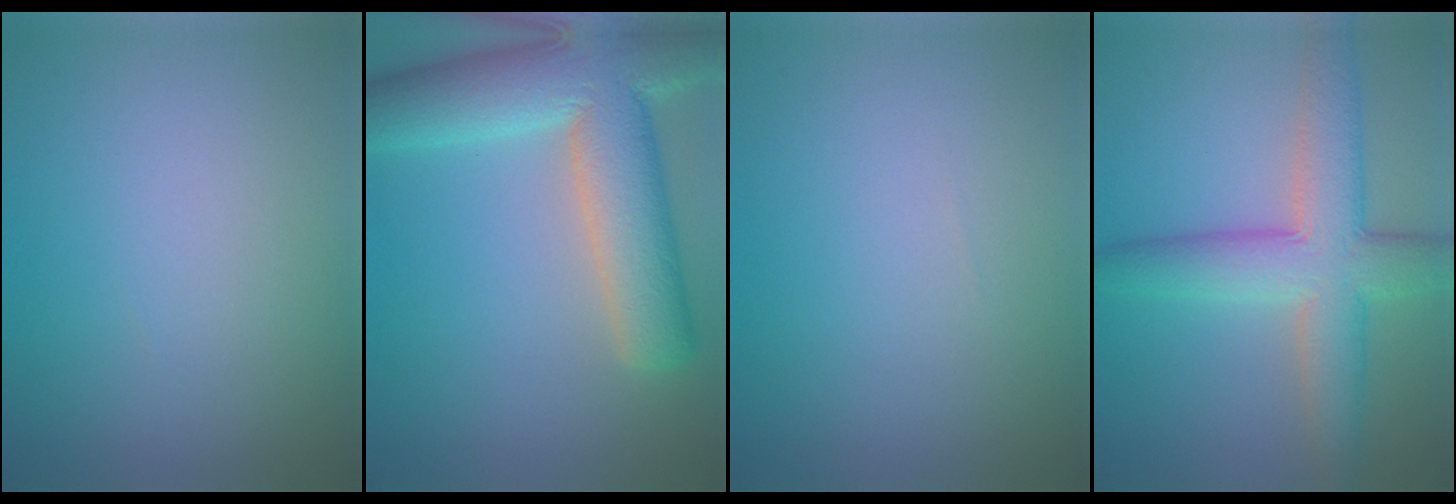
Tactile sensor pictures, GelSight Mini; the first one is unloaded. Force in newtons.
{"total": 11.0, "press": 11.0, "slide": 0.9}
{"total": 0.0}
{"total": 7.3, "press": 7.3, "slide": 0.3}